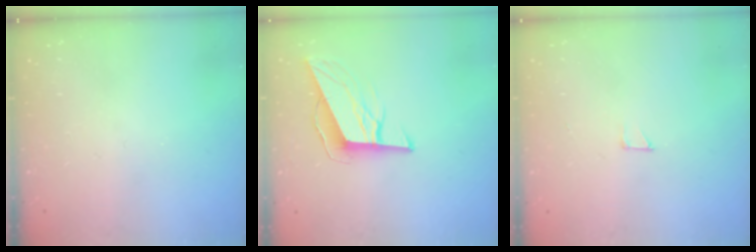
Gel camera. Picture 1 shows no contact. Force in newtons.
{"total": 10.1, "press": 9.7, "slide": 2.8}
{"total": 1.7, "press": 1.7, "slide": 0.1}